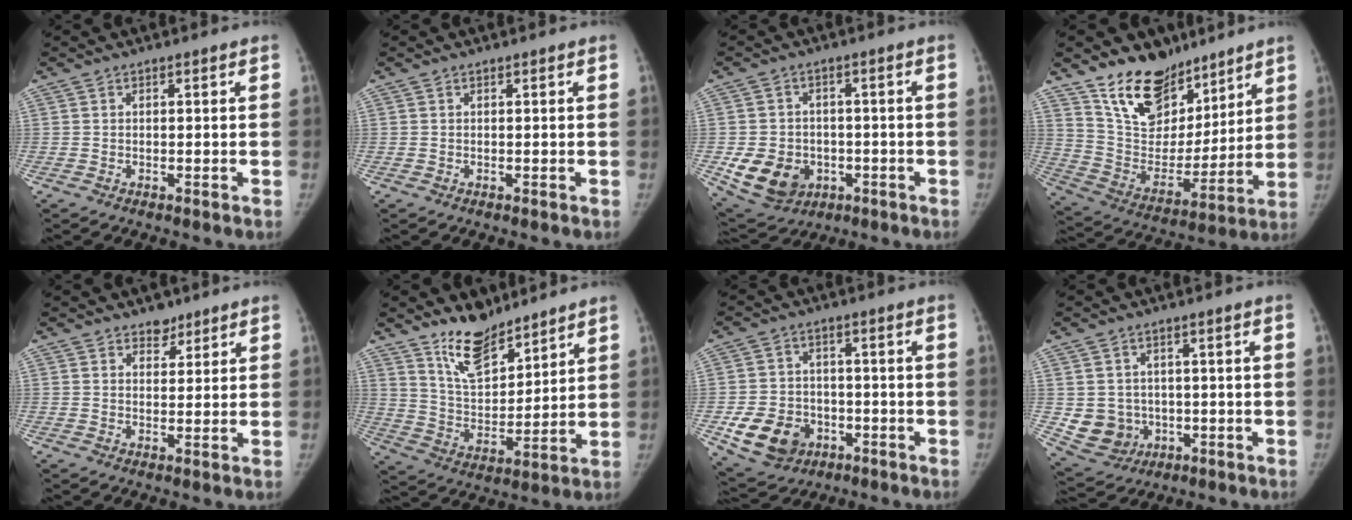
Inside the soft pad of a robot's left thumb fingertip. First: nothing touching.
{"total": 0.0}
{"total": 10.8, "force": [-2.9, 9.0, 5.4], "torque": [-0.076, 0.007, -0.032]}
{"total": 18.1, "force": [13.4, 10.2, 6.7], "torque": [-0.059, -0.089, 0.240]}
{"total": 3.1, "force": [2.3, 1.9, 0.7], "torque": [0.012, -0.015, 0.032]}
{"total": 10.6, "force": [8.5, 4.1, 4.9], "torque": [-0.063, -0.070, 0.165]}
{"total": 11.2, "force": [-4.0, 9.0, 5.3], "torque": [-0.076, 0.015, -0.056]}
{"total": 7.5, "force": [-0.6, 7.0, 2.5], "torque": [-0.015, 0.004, 0.008]}